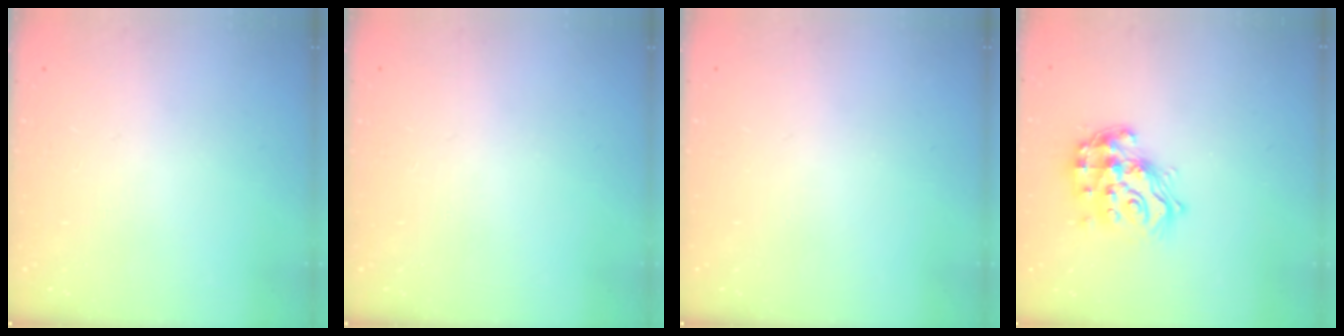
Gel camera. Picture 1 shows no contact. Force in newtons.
{"total": 0.0}
{"total": 0.0}
{"total": 15.8, "press": 15.7, "slide": 1.3}